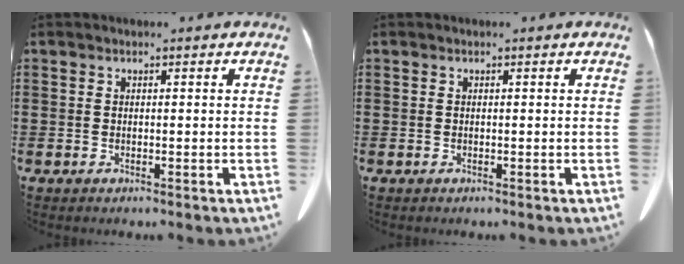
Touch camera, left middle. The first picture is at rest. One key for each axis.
{"total": 0.0}